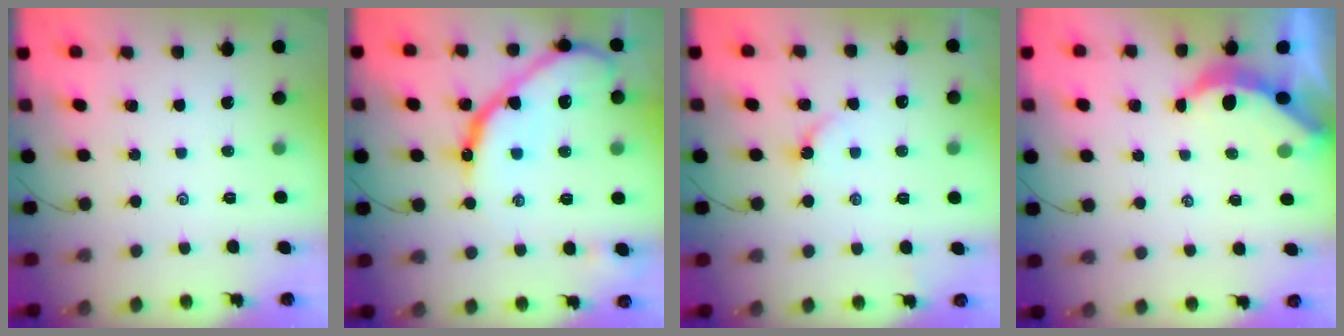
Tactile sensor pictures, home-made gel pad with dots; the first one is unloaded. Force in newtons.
{"total": 18.4, "press": 18.4, "slide": 1.4}
{"total": 2.7, "press": 2.7, "slide": 0.4}
{"total": 3.9, "press": 3.9, "slide": 0.5}